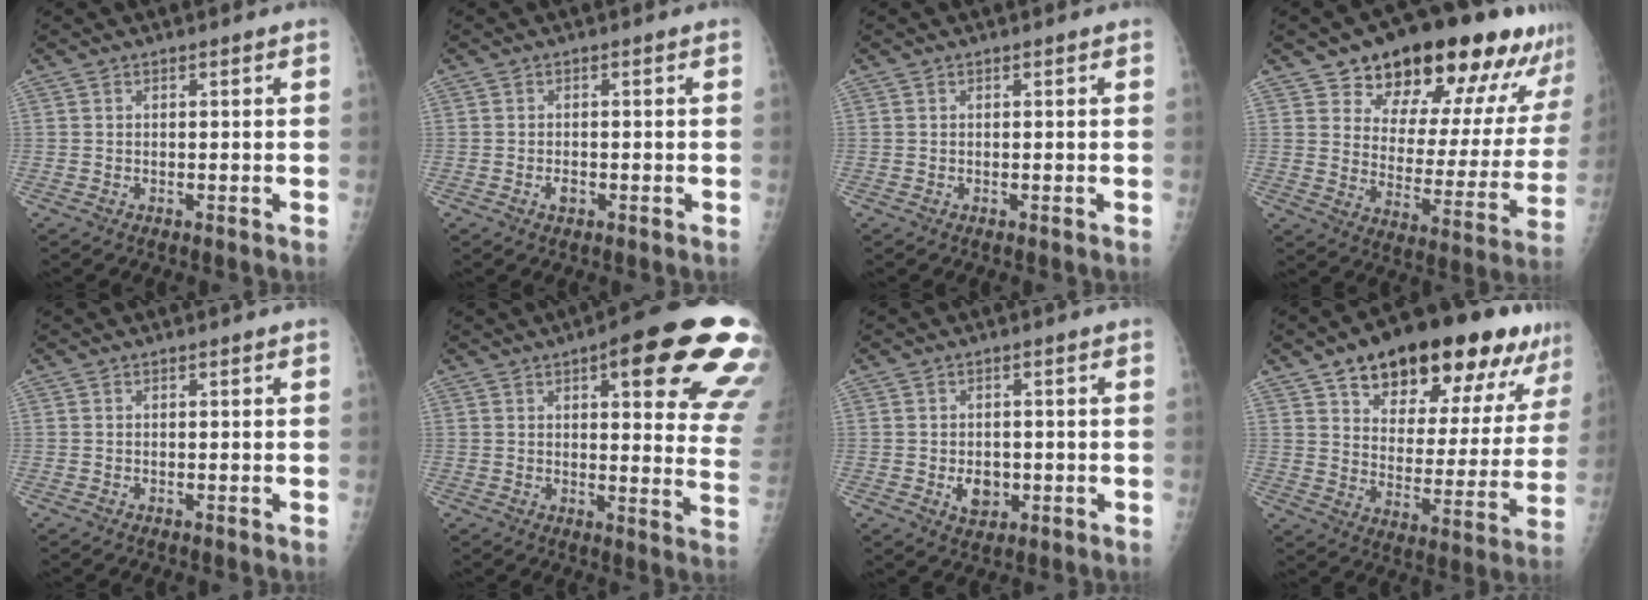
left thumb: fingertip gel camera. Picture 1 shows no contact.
{"total": 1.4, "force": [-0.6, 0.9, 0.9], "torque": [-0.014, 0.001, -0.011]}
{"total": 0.0}
{"total": 23.9, "force": [17.2, 10.3, 13.1], "torque": [-0.140, -0.078, 0.237]}
{"total": 0.0}
{"total": 23.2, "force": [11.3, 6.6, 19.1], "torque": [-0.183, -0.030, 0.132]}
{"total": 4.4, "force": [-0.9, 3.3, 2.7], "torque": [-0.023, 0.001, -0.006]}
{"total": 25.3, "force": [15.9, 10.8, 16.4], "torque": [-0.196, -0.032, 0.236]}